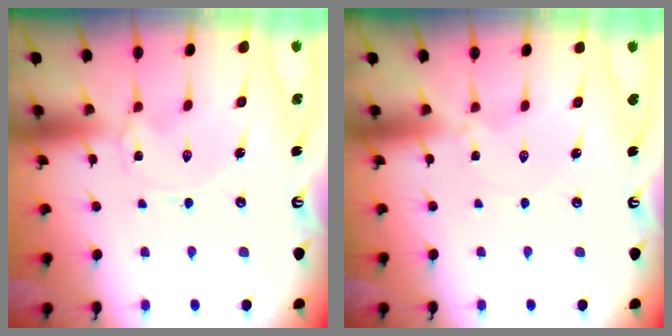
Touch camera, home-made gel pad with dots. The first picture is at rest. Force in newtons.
{"total": 0.0}